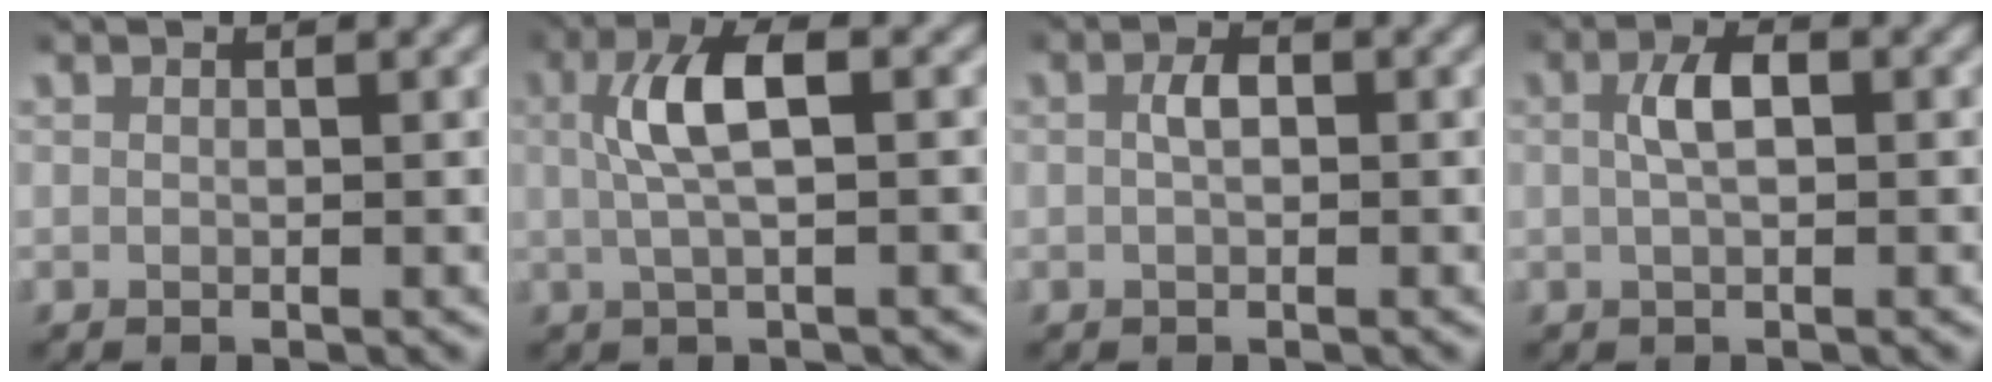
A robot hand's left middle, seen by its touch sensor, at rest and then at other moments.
{"total": 4.5, "force": [0.4, 1.1, 4.3], "torque": [-0.085, 0.013, 0.003]}
{"total": 1.6, "force": [-0.1, 0.8, 1.4], "torque": [-0.027, 0.002, -0.002]}
{"total": 2.7, "force": [0.2, 1.1, 2.4], "torque": [-0.045, 0.007, 0.000]}